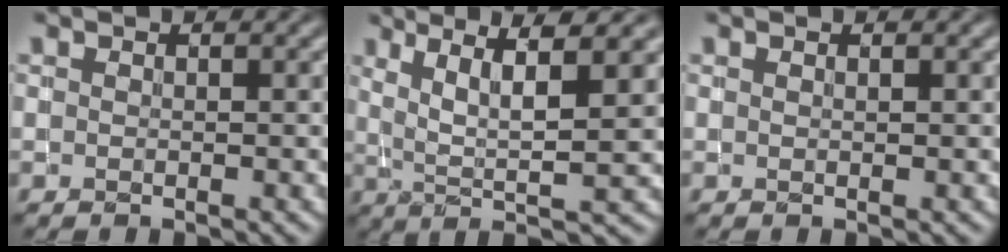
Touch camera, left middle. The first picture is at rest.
{"total": 6.7, "force": [2.4, 1.2, 6.2], "torque": [-0.099, 0.003, 0.047]}
{"total": 0.6, "force": [0.3, 0.1, 0.4], "torque": [-0.005, -0.001, 0.004]}